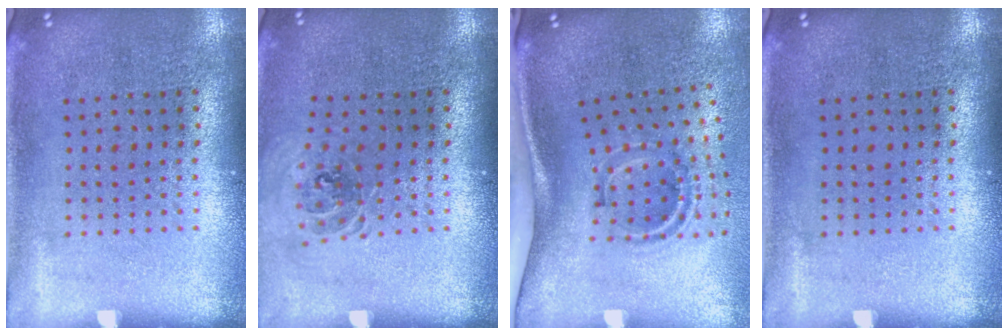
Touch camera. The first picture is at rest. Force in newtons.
{"total": 0.9, "press": 0.8, "slide": 0.2}
{"total": 2.0, "press": 1.1, "slide": 1.6}
{"total": 0.0}